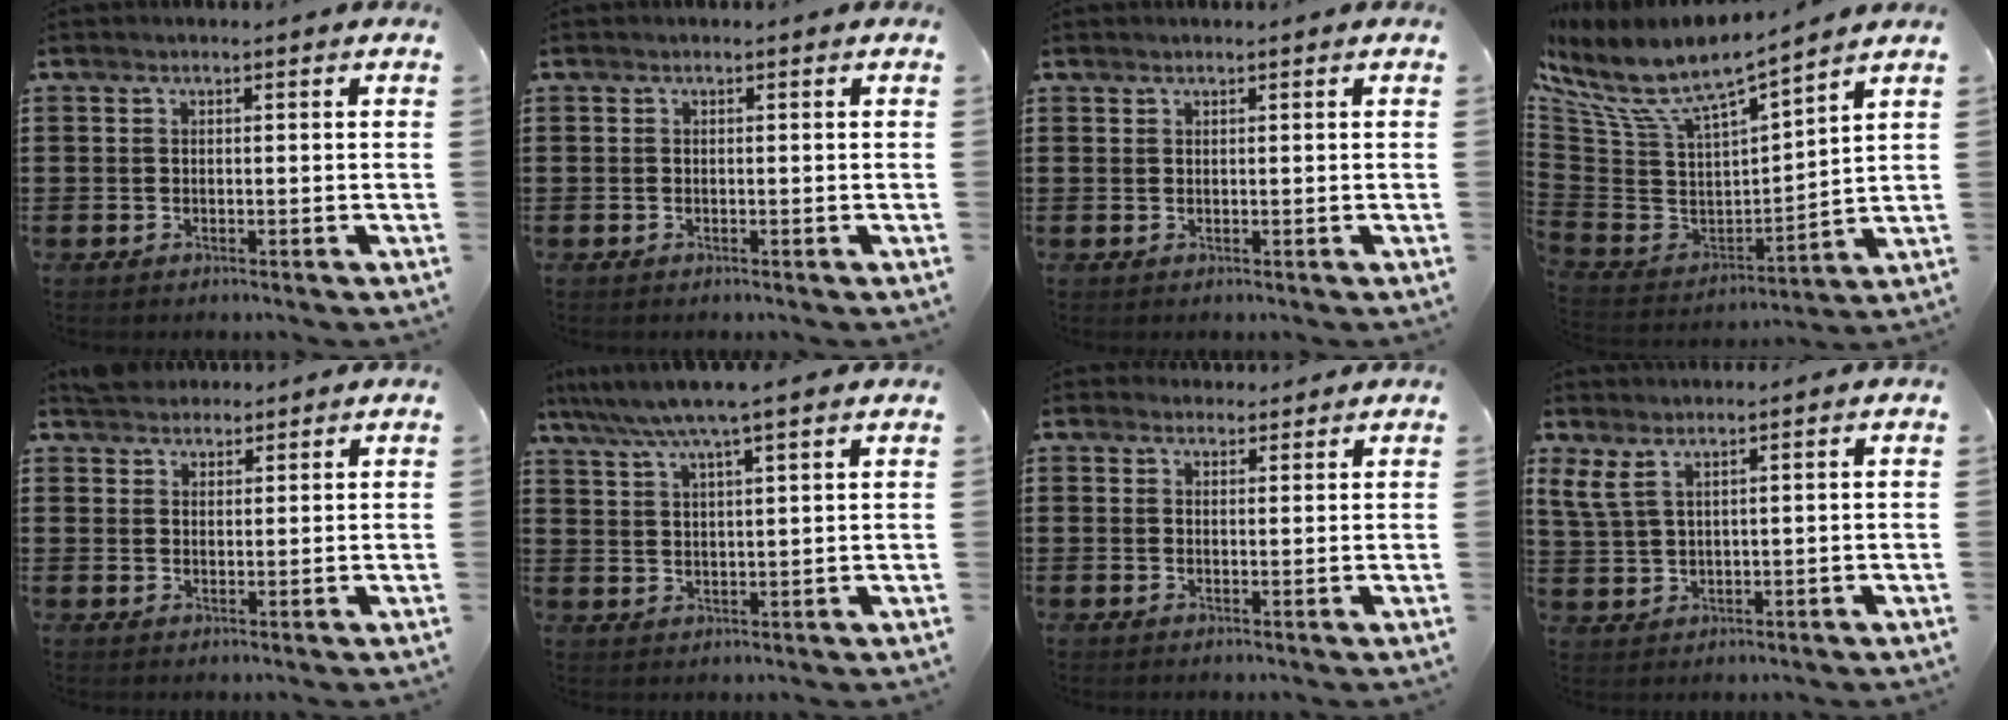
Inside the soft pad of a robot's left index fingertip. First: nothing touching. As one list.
[{"total": 0.0}, {"total": 0.5, "force": [0.5, 0.1, 0.1], "torque": [-0.003, 0.000, 0.011]}, {"total": 8.8, "force": [6.9, 2.1, 5.0], "torque": [-0.136, -0.060, 0.115]}, {"total": 2.9, "force": [2.6, 1.2, -0.3], "torque": [-0.004, 0.004, 0.054]}, {"total": 5.7, "force": [4.8, -0.2, 3.1], "torque": [-0.075, -0.017, 0.083]}, {"total": 2.3, "force": [2.1, 0.9, 0.1], "torque": [-0.007, 0.003, 0.042]}, {"total": 3.7, "force": [2.4, 1.2, 2.5], "torque": [-0.065, 0.000, 0.043]}]